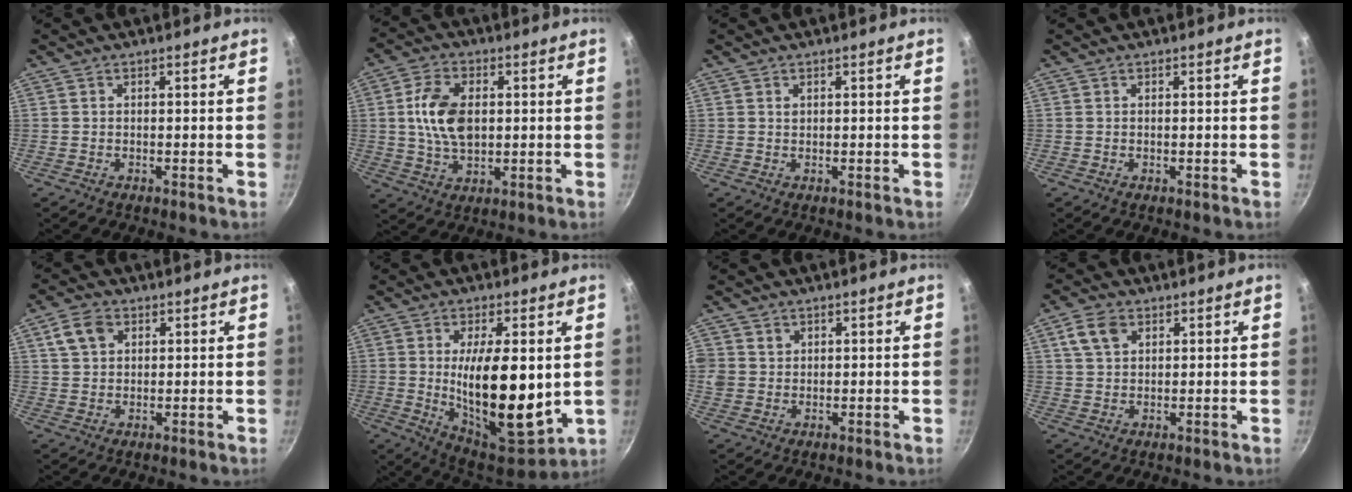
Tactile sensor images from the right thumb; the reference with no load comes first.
{"total": 10.8, "force": [1.2, 6.7, 8.4], "torque": [-0.143, 0.002, 0.020]}
{"total": 0.6, "force": [0.3, 0.5, 0.3], "torque": [-0.004, 0.000, 0.006]}
{"total": 0.0}
{"total": 5.7, "force": [2.3, 4.1, 3.3], "torque": [-0.050, 0.002, 0.040]}
{"total": 19.0, "force": [0.5, 7.9, 17.3], "torque": [-0.256, -0.032, 0.020]}
{"total": 5.1, "force": [1.4, 4.6, 1.8], "torque": [-0.023, 0.003, 0.030]}
{"total": 5.5, "force": [2.5, 3.7, 3.3], "torque": [-0.053, 0.001, 0.046]}